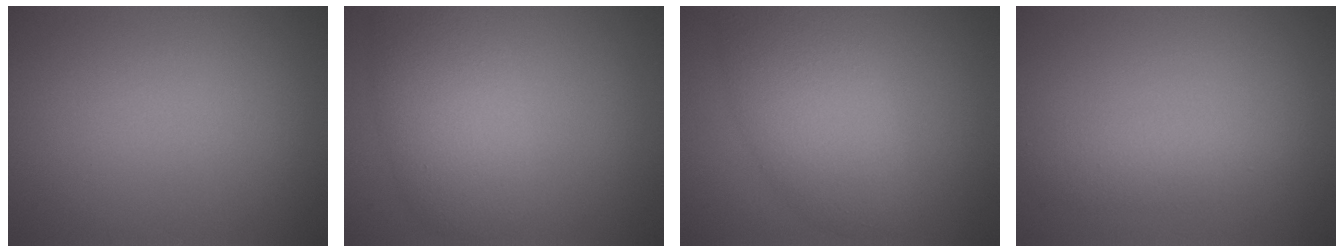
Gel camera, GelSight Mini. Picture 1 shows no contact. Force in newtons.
{"total": 5.6, "press": 5.6, "slide": 0.2}
{"total": 6.0, "press": 6.0, "slide": 0.1}
{"total": 2.1, "press": 2.0, "slide": 0.2}